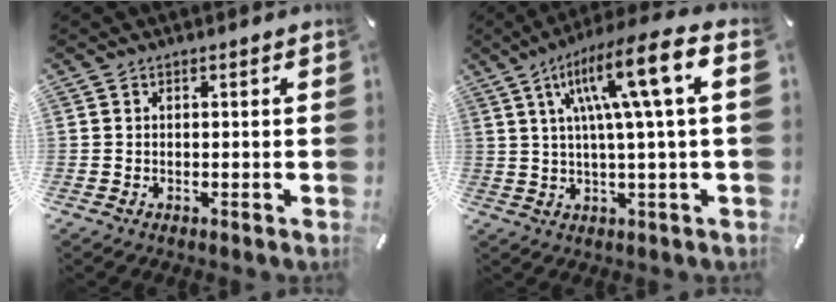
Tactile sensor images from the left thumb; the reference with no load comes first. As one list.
[{"total": 15.9, "force": [5.1, 1.9, 14.9], "torque": [-0.257, -0.012, 0.072]}]